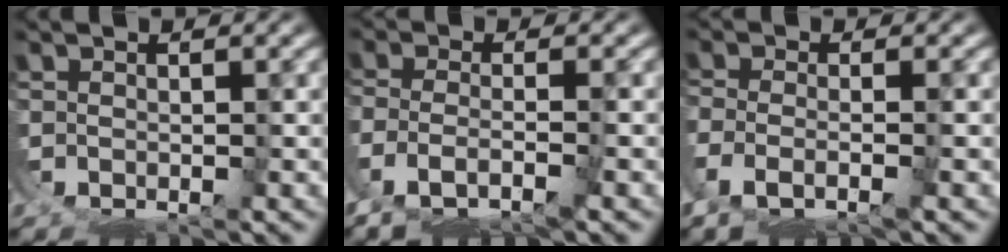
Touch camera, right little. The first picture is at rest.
{"total": 4.4, "force": [-2.0, 1.9, 3.4], "torque": [-0.077, -0.022, -0.022]}
{"total": 2.8, "force": [-1.1, 0.4, 2.5], "torque": [-0.059, -0.015, -0.008]}